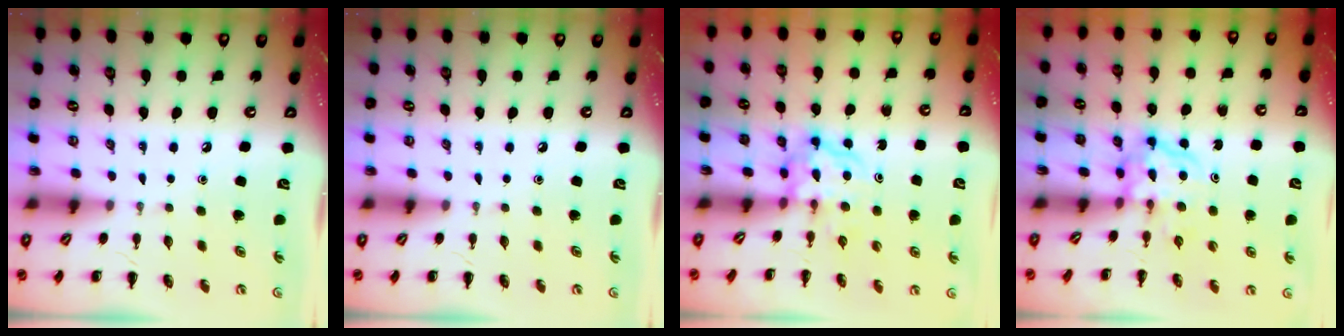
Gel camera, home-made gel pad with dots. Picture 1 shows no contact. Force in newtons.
{"total": 0.0}
{"total": 4.0, "press": 3.9, "slide": 0.4}
{"total": 3.9, "press": 3.9, "slide": 0.5}